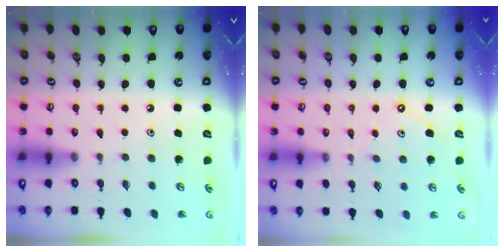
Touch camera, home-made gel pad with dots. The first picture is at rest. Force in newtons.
{"total": 3.7, "press": 3.6, "slide": 0.6}